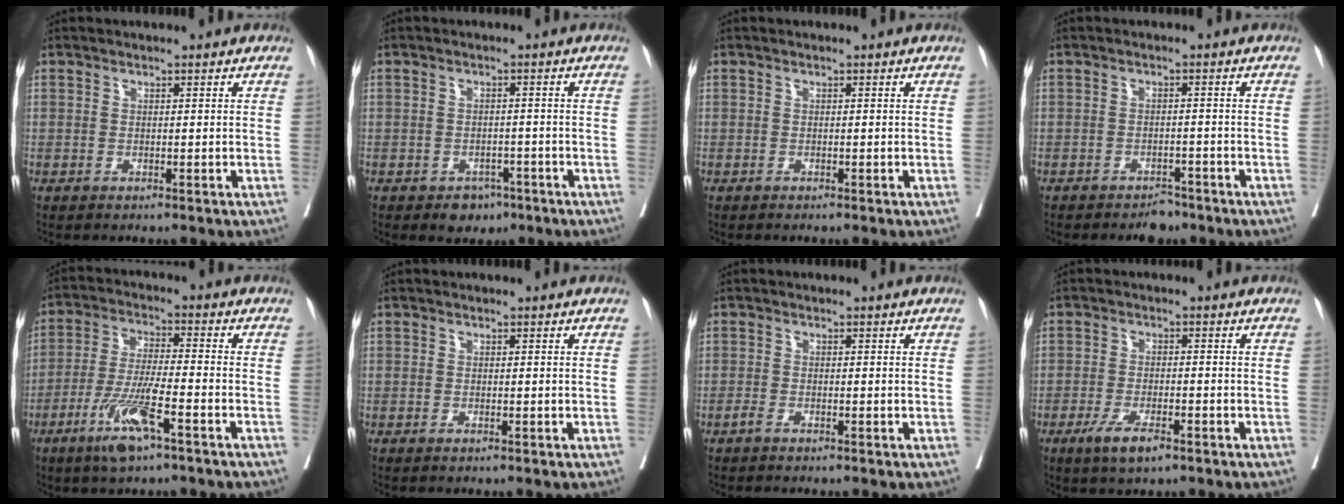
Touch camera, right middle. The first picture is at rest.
{"total": 3.3, "force": [-2.1, 2.2, 1.2], "torque": [-0.012, 0.005, -0.023]}
{"total": 0.0}
{"total": 3.0, "force": [-2.5, 1.3, 1.0], "torque": [-0.018, 0.000, -0.036]}
{"total": 9.4, "force": [-5.1, 0.7, 7.9], "torque": [-0.159, -0.016, -0.094]}
{"total": 0.0}
{"total": 0.7, "force": [-0.5, 0.1, 0.4], "torque": [-0.007, 0.000, -0.011]}
{"total": 4.9, "force": [-2.9, 1.2, 3.7], "torque": [-0.076, -0.008, -0.047]}